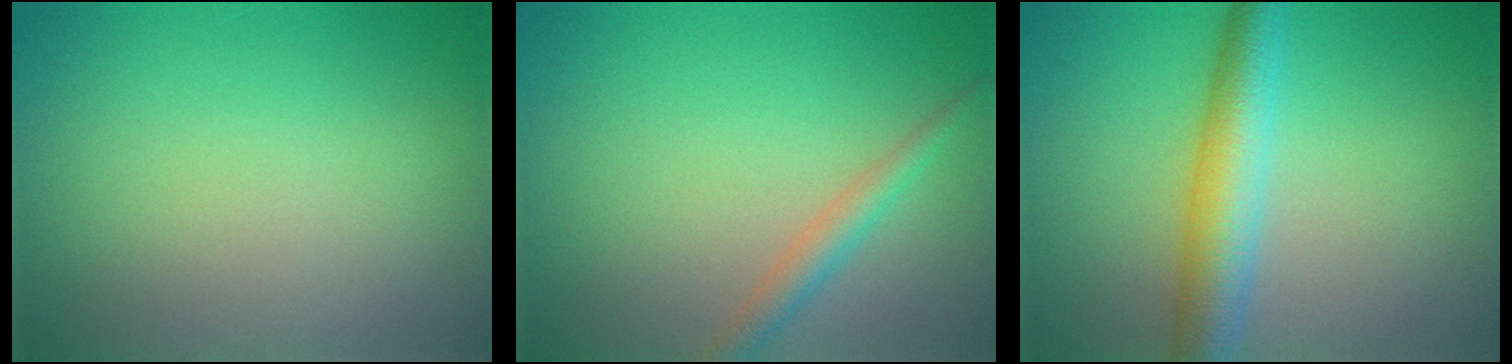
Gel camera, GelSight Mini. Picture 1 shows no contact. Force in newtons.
{"total": 2.1, "press": 2.1, "slide": 0.0}
{"total": 5.2, "press": 5.2, "slide": 0.0}